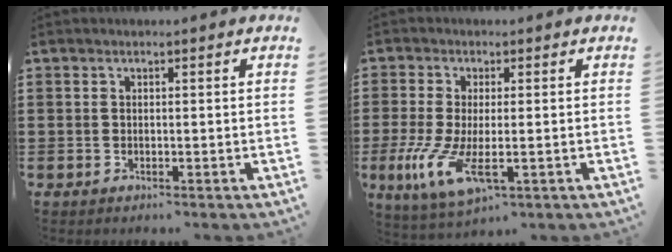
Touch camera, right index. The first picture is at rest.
{"total": 7.8, "force": [-2.3, 2.3, 7.1], "torque": [-0.155, -0.023, -0.039]}